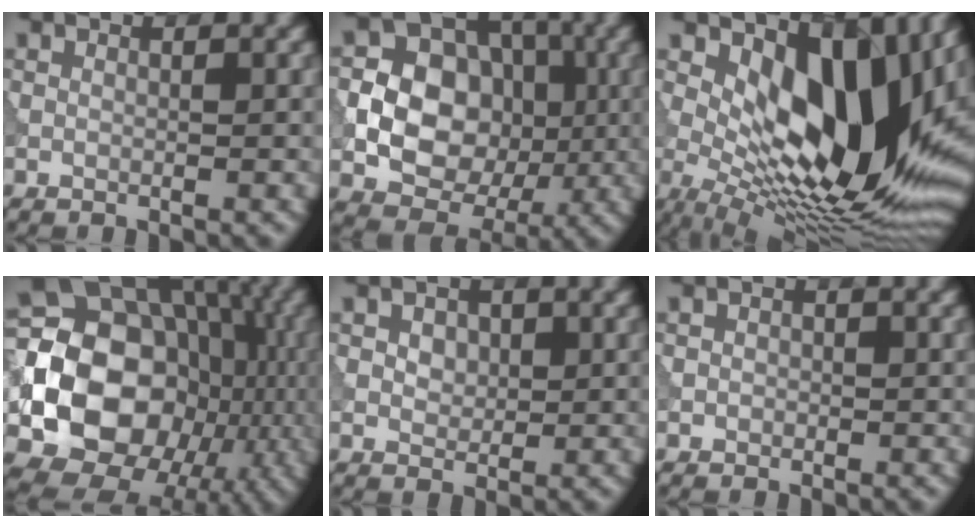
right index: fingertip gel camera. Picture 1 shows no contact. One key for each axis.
{"total": 10.9, "fx": -0.8, "fy": 9.1, "fz": 6.0, "tx": -0.091, "ty": 0.007, "tz": -0.029}
{"total": 14.8, "fx": 2.4, "fy": 7.0, "fz": 12.8, "tx": -0.175, "ty": -0.005, "tz": 0.033}
{"total": 16.0, "fx": -2.2, "fy": 13.1, "fz": 8.9, "tx": -0.148, "ty": -0.016, "tz": -0.047}
{"total": 2.1, "fx": 0.8, "fy": 1.6, "fz": 1.2, "tx": -0.026, "ty": 0.000, "tz": 0.011}
{"total": 0.6, "fx": -0.2, "fy": 0.6, "fz": 0.1, "tx": -0.002, "ty": -0.002, "tz": -0.006}